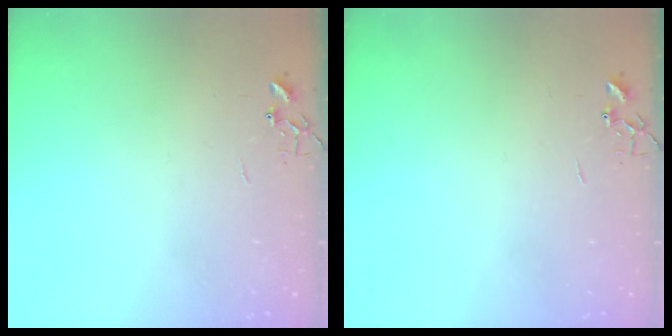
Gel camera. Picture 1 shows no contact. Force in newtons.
{"total": 0.0}